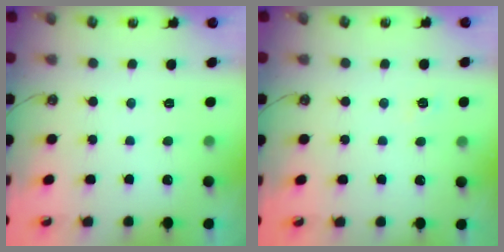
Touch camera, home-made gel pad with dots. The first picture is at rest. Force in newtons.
{"total": 2.3, "press": 2.3, "slide": 0.3}